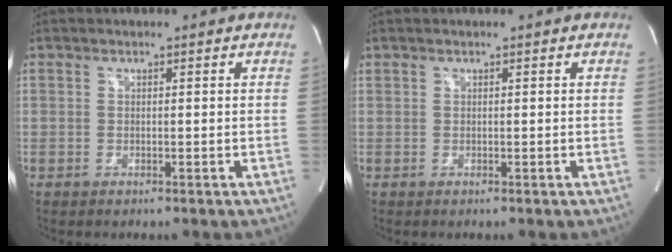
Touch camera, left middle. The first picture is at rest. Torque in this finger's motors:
{"motor_torque": [-0.04, -0.35, -0.03, 0.02]}